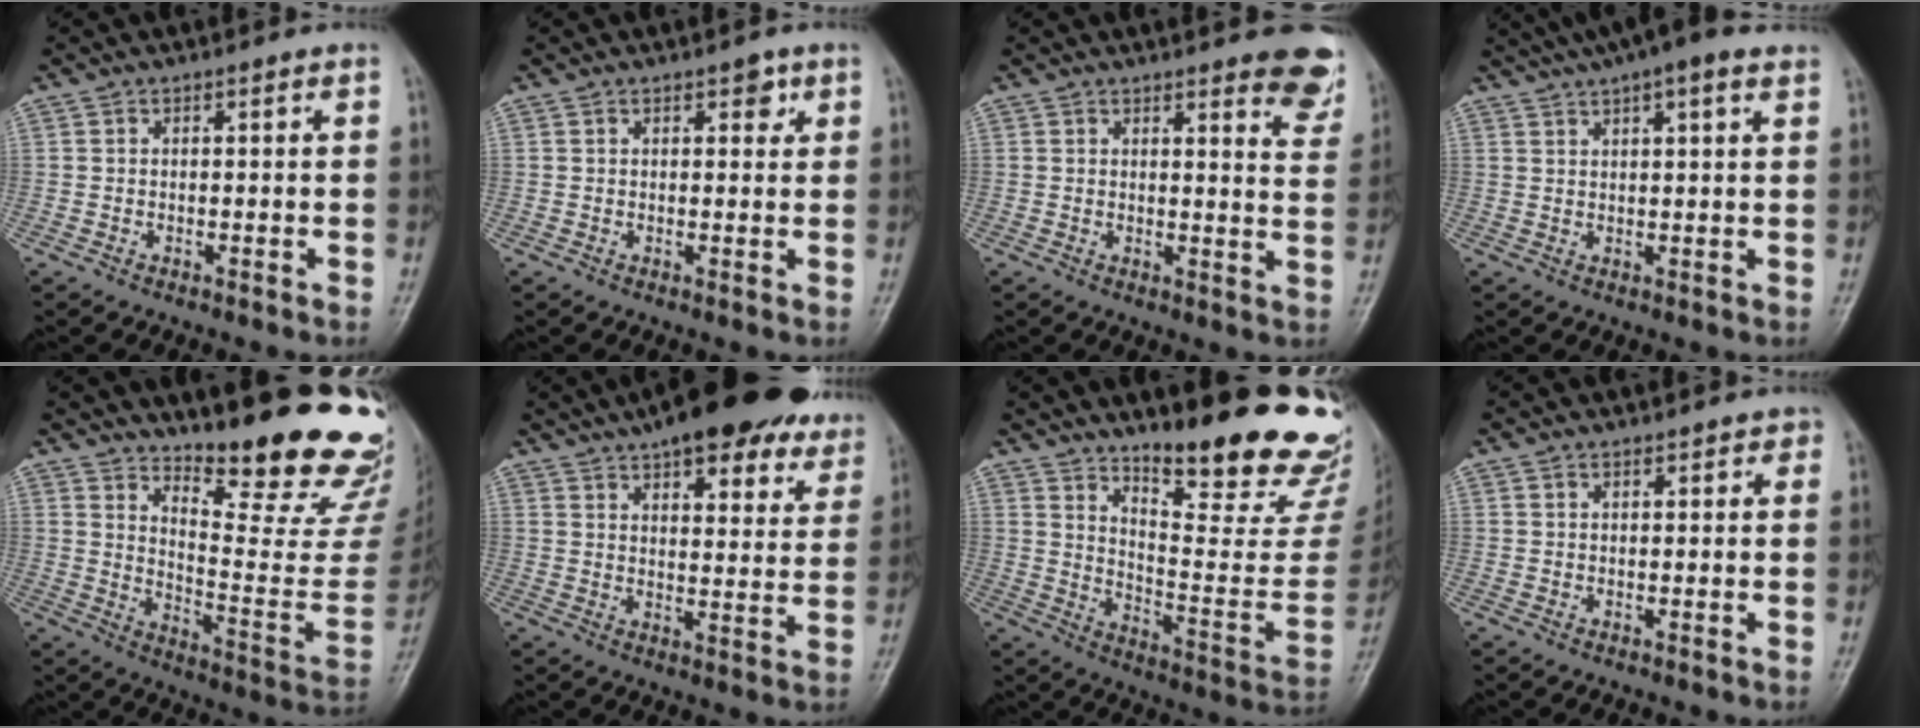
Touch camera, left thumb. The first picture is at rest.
{"total": 2.3, "force": [1.3, 1.2, 1.5], "torque": [-0.005, -0.003, 0.014]}
{"total": 9.4, "force": [7.0, 2.5, 5.8], "torque": [-0.035, -0.040, 0.068]}
{"total": 11.4, "force": [7.8, 2.7, 7.8], "torque": [-0.114, 0.022, 0.116]}
{"total": 23.7, "force": [19.5, 4.2, 12.7], "torque": [-0.147, -0.177, 0.265]}
{"total": 22.2, "force": [16.1, 8.4, 12.7], "torque": [-0.144, -0.032, 0.202]}
{"total": 25.3, "force": [19.6, 5.5, 15.1], "torque": [-0.178, -0.150, 0.271]}
{"total": 1.2, "force": [0.8, 0.7, 0.6], "torque": [-0.001, -0.002, 0.008]}